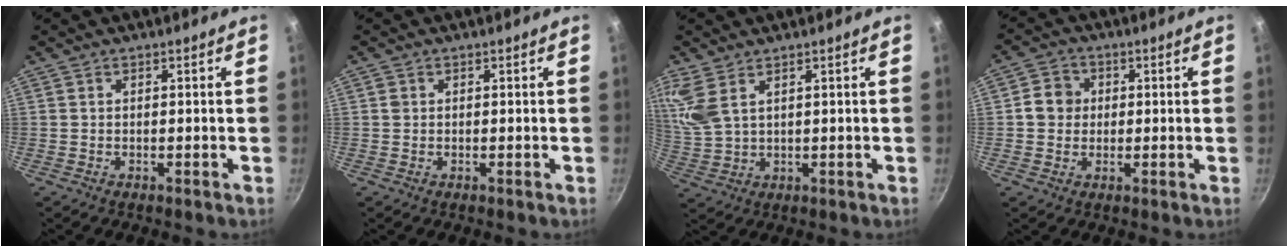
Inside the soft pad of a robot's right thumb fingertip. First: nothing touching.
{"total": 1.0, "force": [0.2, 0.9, 0.3], "torque": [-0.004, 0.004, 0.003]}
{"total": 7.3, "force": [4.2, 3.5, 4.7], "torque": [-0.101, -0.015, 0.096]}
{"total": 5.2, "force": [0.4, 4.8, 2.0], "torque": [-0.007, 0.007, -0.004]}